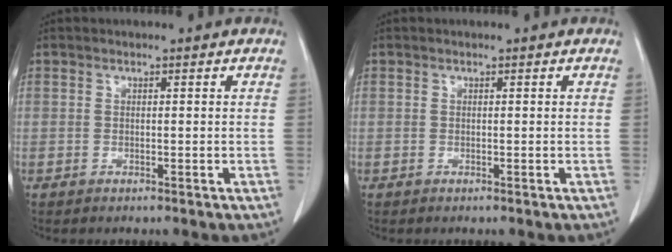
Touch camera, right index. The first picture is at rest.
{"total": 0.0}